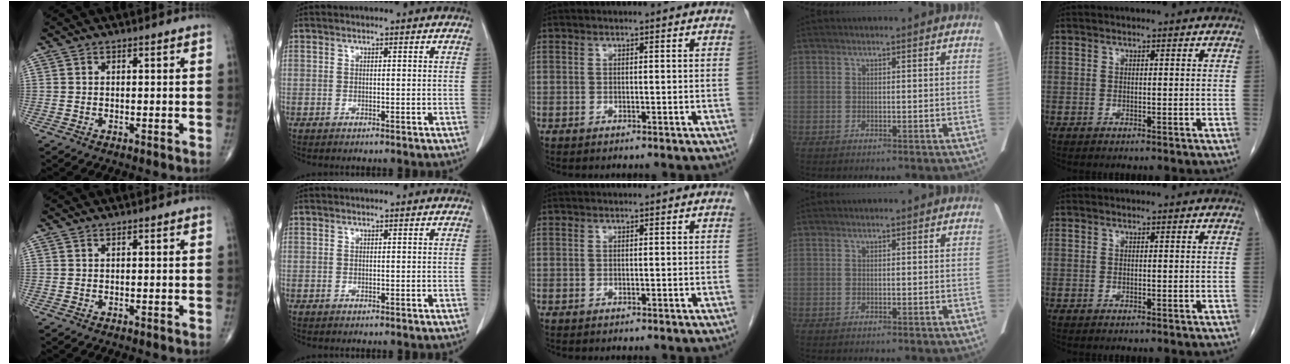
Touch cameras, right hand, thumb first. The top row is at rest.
{}